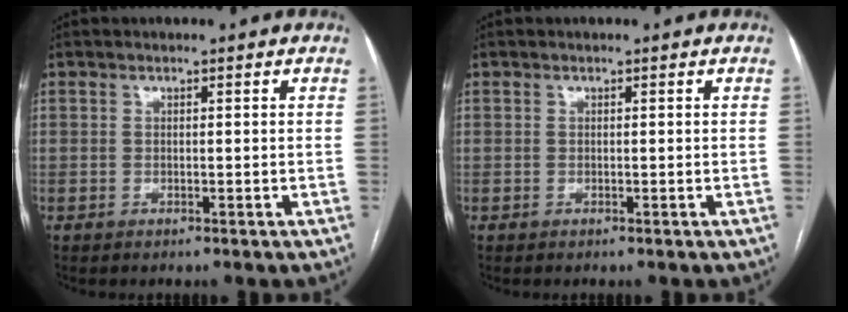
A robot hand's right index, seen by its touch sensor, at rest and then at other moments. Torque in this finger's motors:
{"motor_torque": [0.00, 0.00, 0.00, 0.00]}